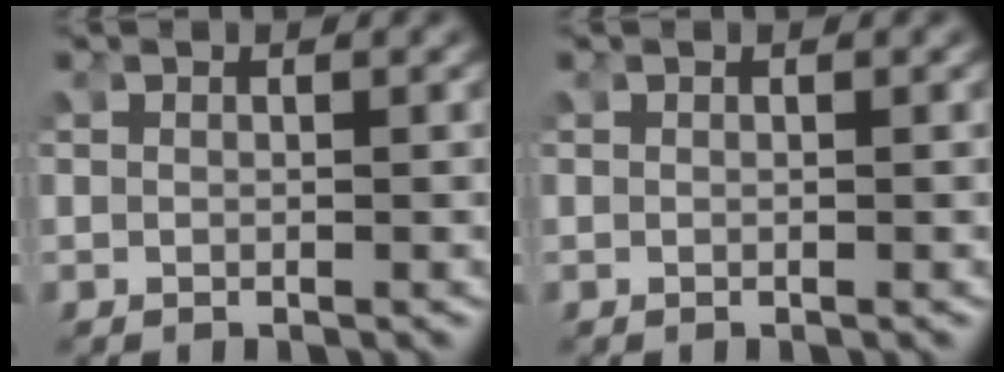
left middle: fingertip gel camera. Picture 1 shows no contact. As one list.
[{"total": 0.0}]